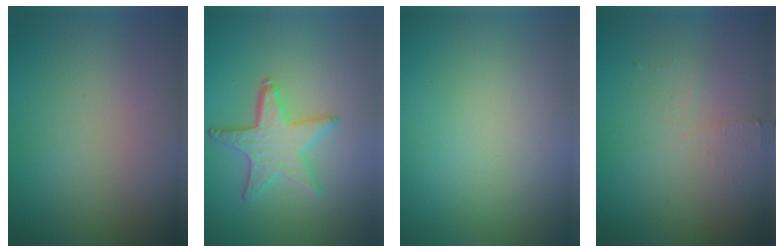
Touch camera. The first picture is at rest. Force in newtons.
{"total": 4.4, "press": 3.8, "slide": 2.2}
{"total": 0.0}
{"total": 1.2, "press": 1.1, "slide": 0.3}